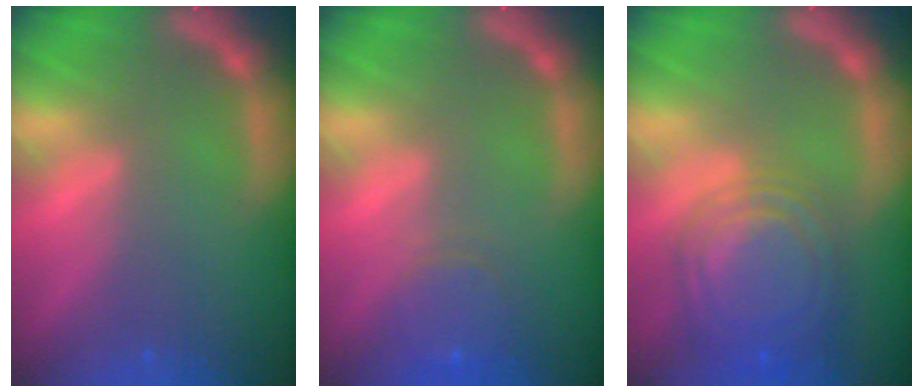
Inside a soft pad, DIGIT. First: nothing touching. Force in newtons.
{"total": 3.5}
{"total": 10.0}